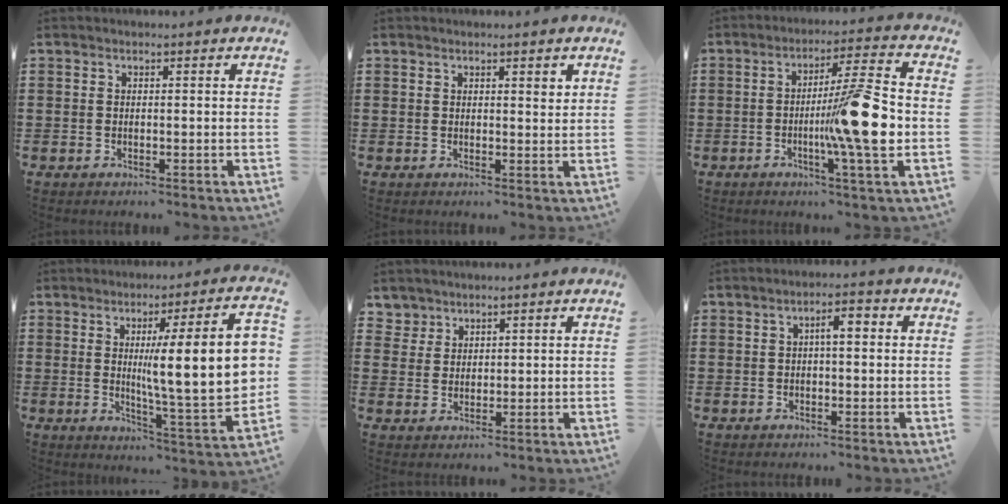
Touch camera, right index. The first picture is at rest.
{"total": 1.3, "force": [1.0, 0.5, 0.7], "torque": [-0.007, -0.001, 0.016]}
{"total": 13.2, "force": [-1.7, 0.7, 13.0], "torque": [-0.196, -0.014, -0.037]}
{"total": 16.3, "force": [2.4, 2.7, 15.9], "torque": [-0.239, -0.019, 0.036]}
{"total": 3.2, "force": [2.4, 2.1, -0.1], "torque": [-0.011, 0.009, 0.049]}
{"total": 3.1, "force": [0.2, 0.9, 3.0], "torque": [-0.057, 0.006, 0.001]}